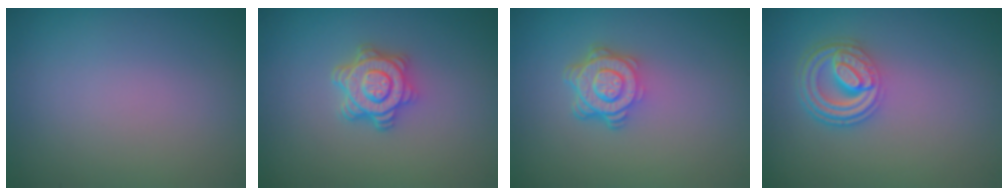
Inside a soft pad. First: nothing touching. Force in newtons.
{"total": 4.5, "press": 3.6, "slide": 2.8}
{"total": 4.5, "press": 3.2, "slide": 3.1}
{"total": 4.7, "press": 3.5, "slide": 3.1}